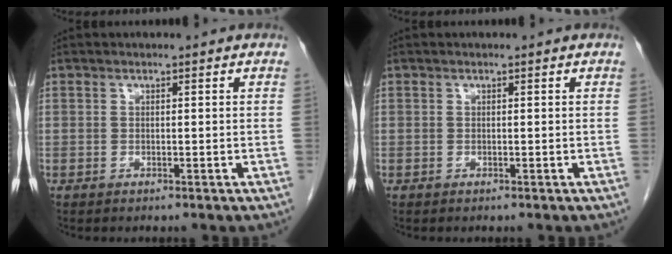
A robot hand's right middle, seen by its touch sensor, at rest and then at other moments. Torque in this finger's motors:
{"motor_torque": [-0.06, -0.05, -0.03, 0.00]}